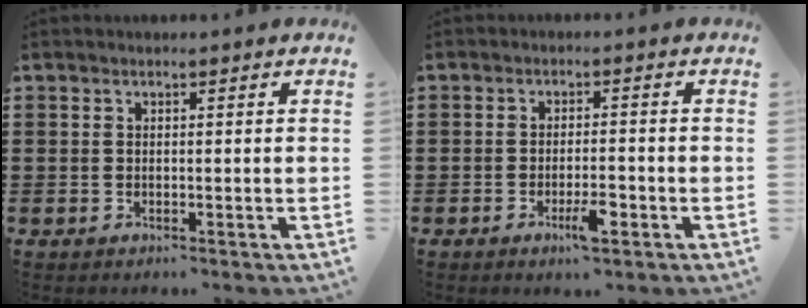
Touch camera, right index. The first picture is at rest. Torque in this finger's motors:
{"motor_torque": [-0.11, 0.29, 0.12, 0.06]}